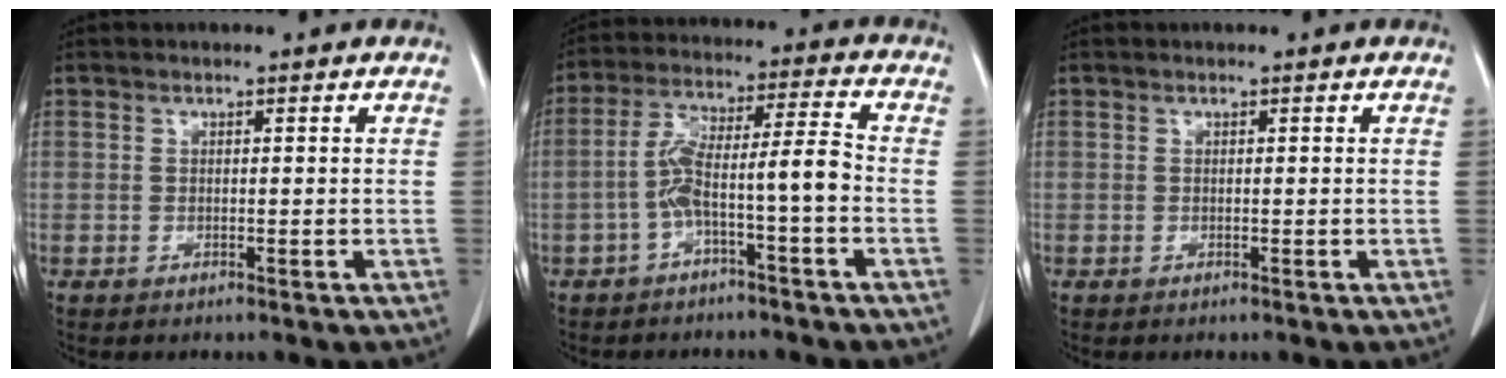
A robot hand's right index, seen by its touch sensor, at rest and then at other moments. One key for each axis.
{"total": 8.1, "fx": -2.8, "fy": 0.2, "fz": 7.6, "tx": -0.141, "ty": 0.037, "tz": -0.047}
{"total": 0.0}